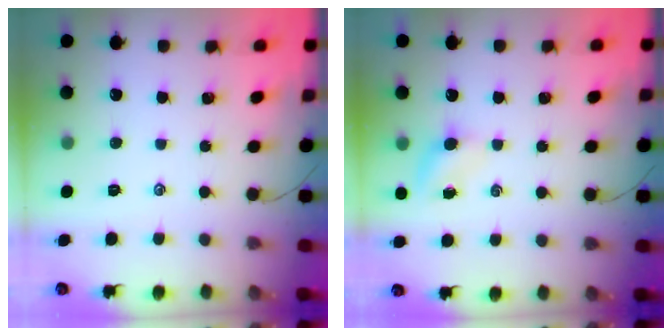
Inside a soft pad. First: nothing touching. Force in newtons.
{"total": 4.1, "press": 3.9, "slide": 1.2}